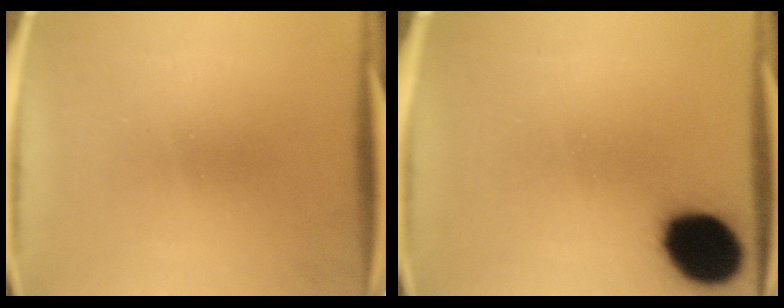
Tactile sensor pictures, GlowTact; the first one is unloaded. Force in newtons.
{"total": 15.8}